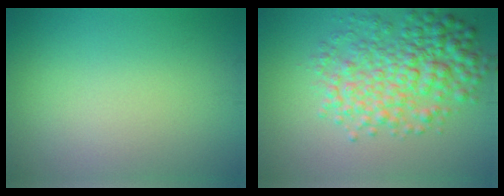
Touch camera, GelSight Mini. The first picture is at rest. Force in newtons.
{"total": 6.7, "press": 6.7, "slide": 0.1}